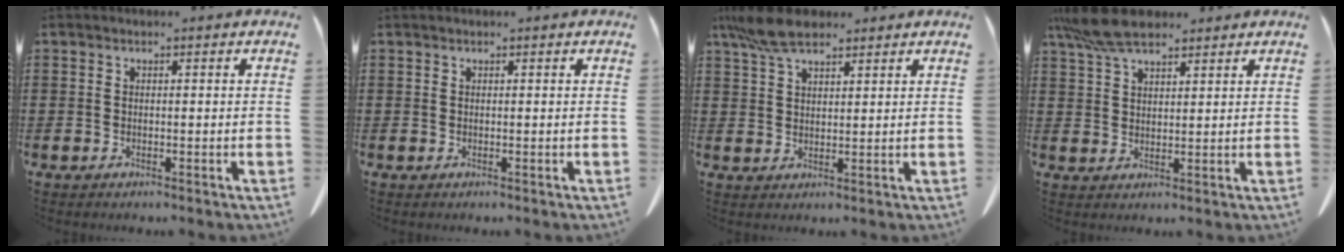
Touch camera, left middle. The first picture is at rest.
{"total": 0.0}
{"total": 7.2, "force": [5.3, 2.5, 4.1], "torque": [-0.095, -0.002, 0.101]}
{"total": 7.8, "force": [6.0, 2.4, 4.4], "torque": [-0.101, -0.004, 0.115]}